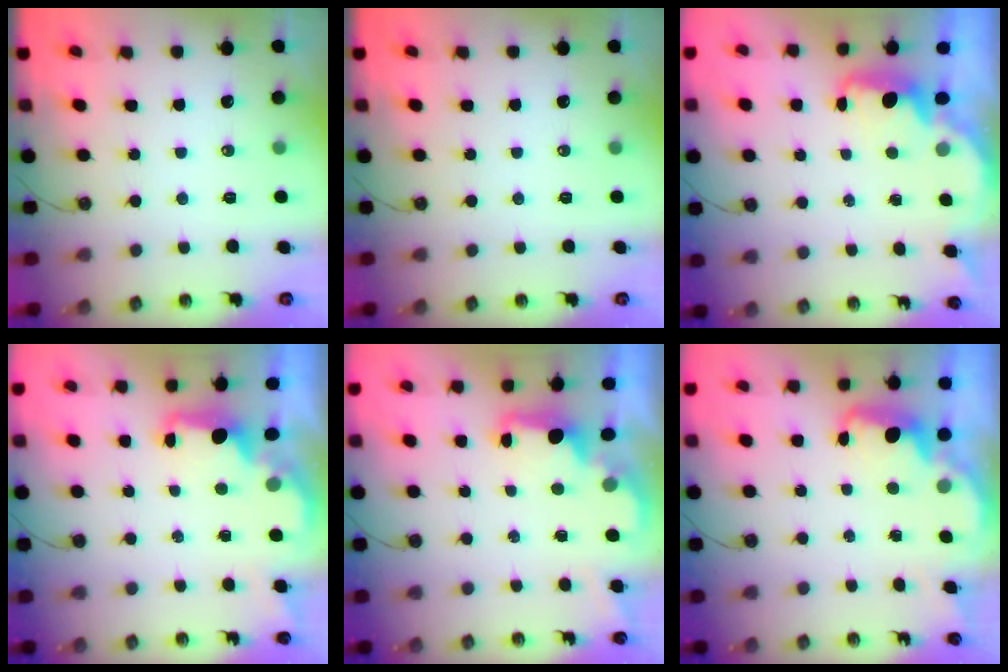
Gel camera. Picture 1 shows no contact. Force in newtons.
{"total": 0.0}
{"total": 2.3, "press": 2.2, "slide": 0.6}
{"total": 2.1, "press": 2.0, "slide": 0.8}
{"total": 2.2, "press": 2.1, "slide": 0.7}
{"total": 2.5, "press": 2.4, "slide": 0.7}